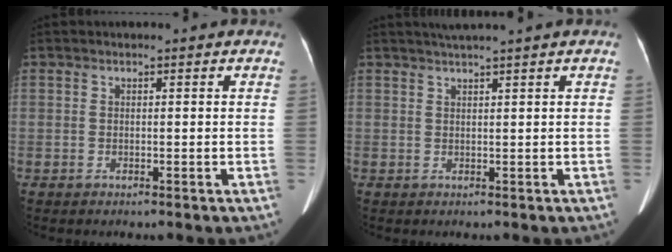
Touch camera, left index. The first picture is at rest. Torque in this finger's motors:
{"motor_torque": [-0.42, -0.91, -0.40, -0.21]}